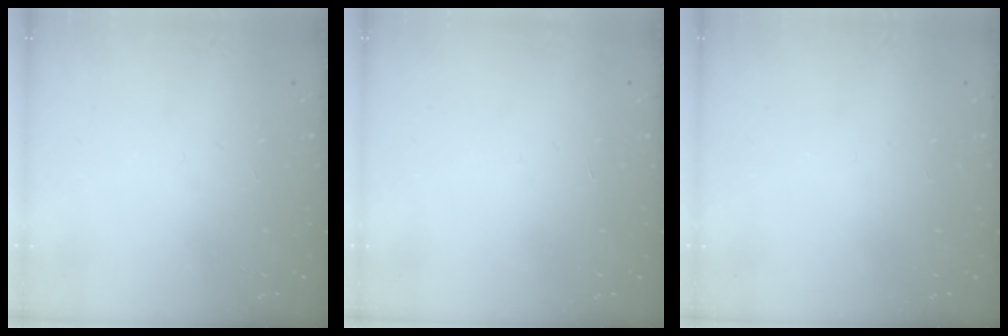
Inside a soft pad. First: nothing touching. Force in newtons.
{"total": 1.5, "press": 1.5, "slide": 0.1}
{"total": 0.0}